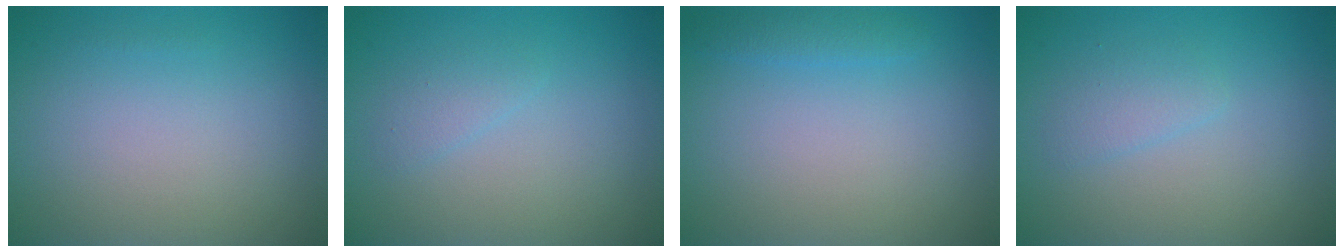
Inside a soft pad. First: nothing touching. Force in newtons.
{"total": 1.1, "press": 1.1, "slide": 0.1}
{"total": 1.2, "press": 1.2, "slide": 0.1}
{"total": 1.4, "press": 1.4, "slide": 0.1}